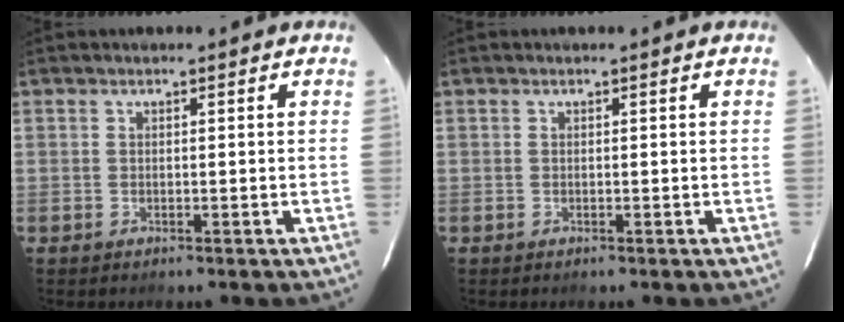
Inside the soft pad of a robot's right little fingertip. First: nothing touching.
{"total": 0.0}